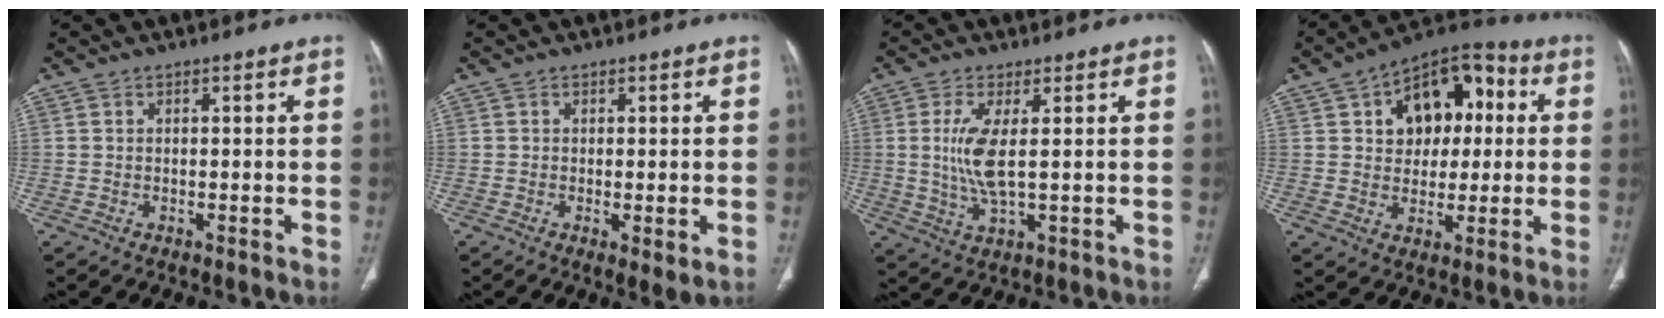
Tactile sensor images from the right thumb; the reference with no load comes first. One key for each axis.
{"total": 2.7, "fx": -0.6, "fy": 0.7, "fz": 2.5, "tx": -0.047, "ty": -0.012, "tz": -0.008}
{"total": 7.3, "fx": 1.0, "fy": 2.0, "fz": 7.0, "tx": -0.162, "ty": -0.014, "tz": 0.022}
{"total": 15.8, "fx": 3.8, "fy": 10.5, "fz": 11.2, "tx": -0.112, "ty": 0.021, "tz": 0.052}